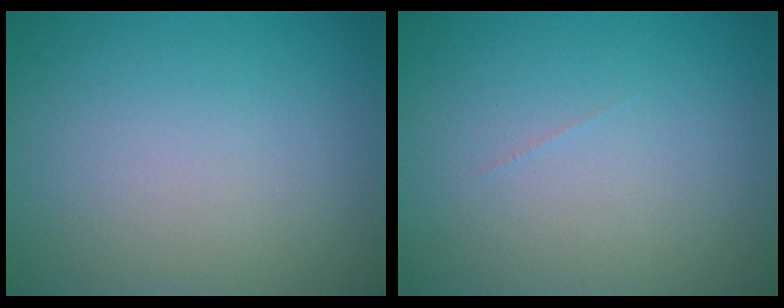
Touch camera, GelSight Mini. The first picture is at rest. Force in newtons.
{"total": 0.0}